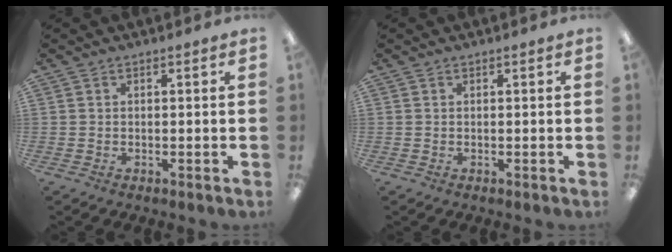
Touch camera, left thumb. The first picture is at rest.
{"total": 0.0}